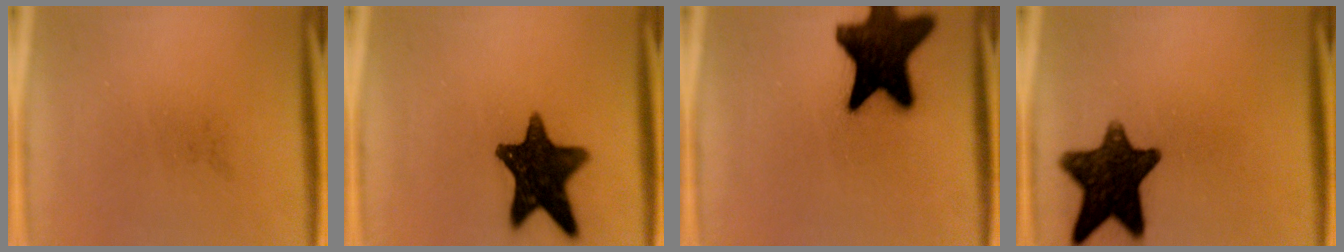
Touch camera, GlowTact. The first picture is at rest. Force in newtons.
{"total": 14.1}
{"total": 19.4}
{"total": 13.5}